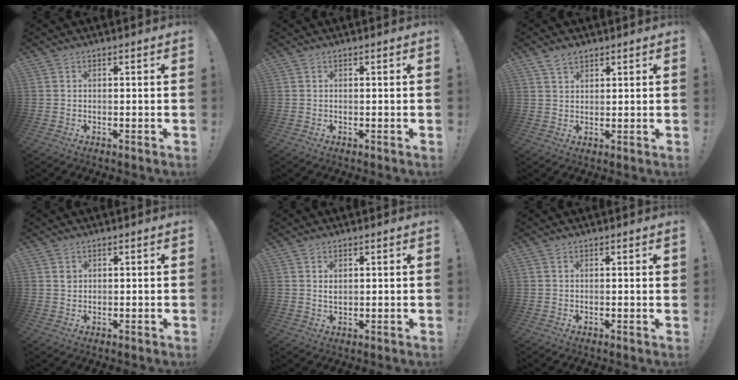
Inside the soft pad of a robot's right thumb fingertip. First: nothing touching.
{"total": 0.0}
{"total": 3.6, "force": [2.7, 1.9, 1.4], "torque": [-0.025, -0.011, 0.050]}
{"total": 1.0, "force": [0.5, 0.8, 0.4], "torque": [0.007, -0.005, 0.007]}
{"total": 1.8, "force": [0.8, 1.1, 1.1], "torque": [-0.011, -0.004, 0.012]}
{"total": 0.7, "force": [0.5, 0.3, 0.4], "torque": [-0.007, 0.001, 0.009]}